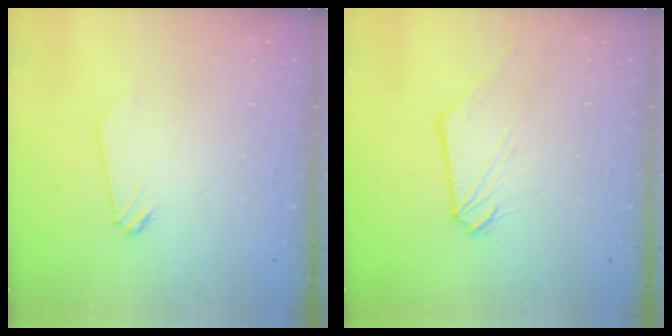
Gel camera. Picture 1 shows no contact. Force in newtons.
{"total": 0.8, "press": 0.8, "slide": 0.1}